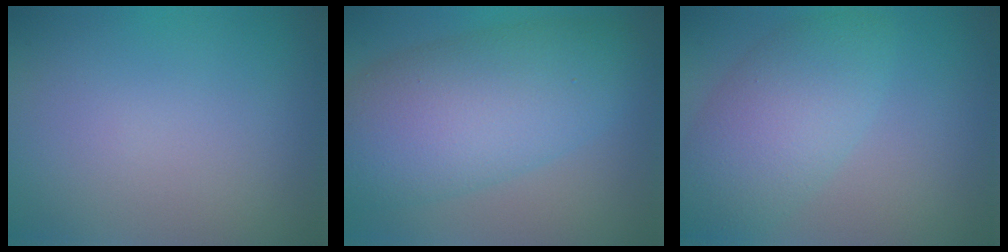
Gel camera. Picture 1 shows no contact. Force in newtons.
{"total": 9.9, "press": 9.9, "slide": 0.1}
{"total": 5.8, "press": 5.8, "slide": 0.3}